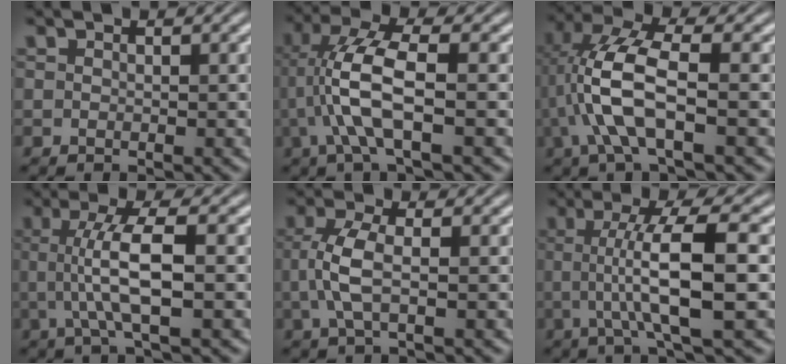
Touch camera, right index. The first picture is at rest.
{"total": 5.4, "force": [0.0, 1.1, 5.3], "torque": [-0.114, -0.008, 0.006]}
{"total": 5.8, "force": [0.1, 1.8, 5.5], "torque": [-0.129, -0.012, 0.008]}
{"total": 5.0, "force": [0.2, 0.0, 5.0], "torque": [-0.095, -0.005, 0.010]}
{"total": 3.0, "force": [-0.1, 0.3, 3.0], "torque": [-0.071, -0.006, 0.006]}
{"total": 6.3, "force": [0.3, -0.1, 6.3], "torque": [-0.107, -0.005, 0.010]}